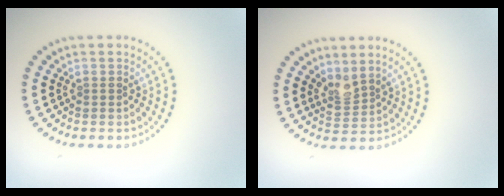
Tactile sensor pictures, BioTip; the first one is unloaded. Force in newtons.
{"total": 2.1, "press": 1.5, "slide": 1.5}